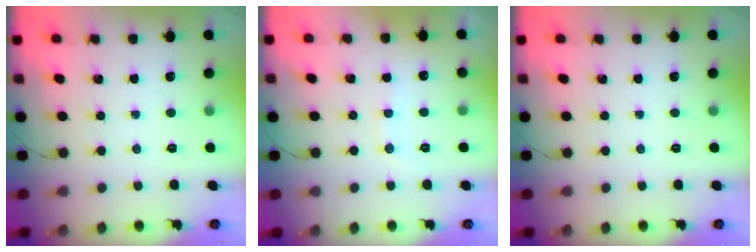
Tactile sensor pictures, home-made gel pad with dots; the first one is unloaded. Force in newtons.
{"total": 6.8, "press": 6.7, "slide": 1.2}
{"total": 0.0}